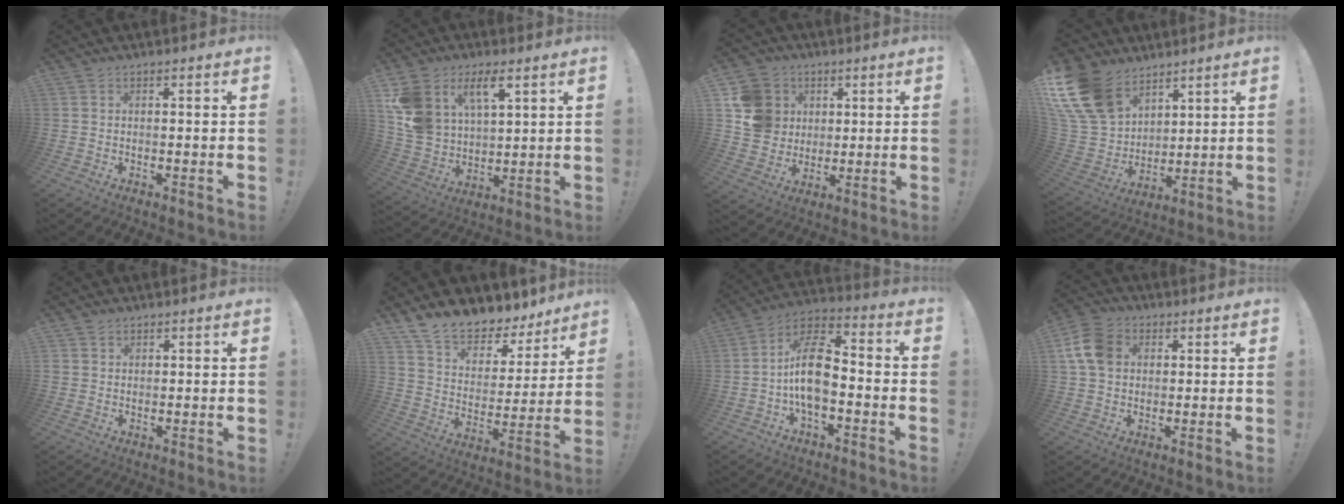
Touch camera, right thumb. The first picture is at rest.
{"total": 13.1, "force": [7.1, 8.6, 6.8], "torque": [-0.152, -0.034, 0.139]}
{"total": 13.7, "force": [3.5, 12.4, 4.6], "torque": [-0.073, -0.007, 0.077]}
{"total": 19.0, "force": [11.0, 12.1, 9.5], "torque": [-0.193, -0.062, 0.217]}
{"total": 1.6, "force": [1.0, 1.2, -0.2], "torque": [0.013, -0.001, 0.017]}
{"total": 12.2, "force": [10.8, 4.7, 3.4], "torque": [-0.071, -0.094, 0.194]}
{"total": 13.8, "force": [-2.8, 7.9, 11.0], "torque": [-0.195, 0.025, -0.047]}
{"total": 10.9, "force": [2.4, 8.5, 6.4], "torque": [-0.121, 0.006, 0.049]}